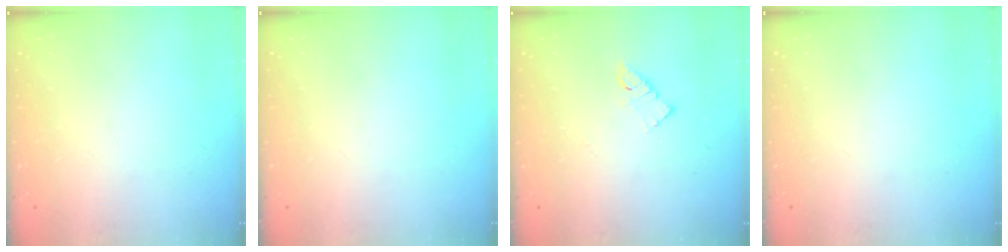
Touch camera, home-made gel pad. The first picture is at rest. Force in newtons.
{"total": 0.0}
{"total": 4.9, "press": 4.9, "slide": 0.2}
{"total": 0.0}